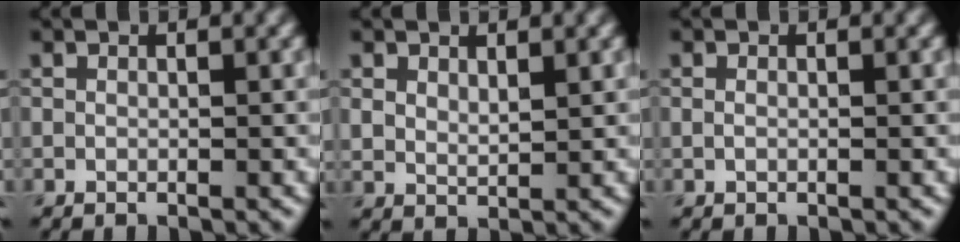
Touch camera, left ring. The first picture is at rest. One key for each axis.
{"total": 1.8, "fx": 1.1, "fy": 1.0, "fz": 1.1, "tx": -0.025, "ty": -0.004, "tz": 0.025}
{"total": 0.6, "fx": 0.0, "fy": 0.4, "fz": 0.5, "tx": -0.011, "ty": -0.003, "tz": 0.001}